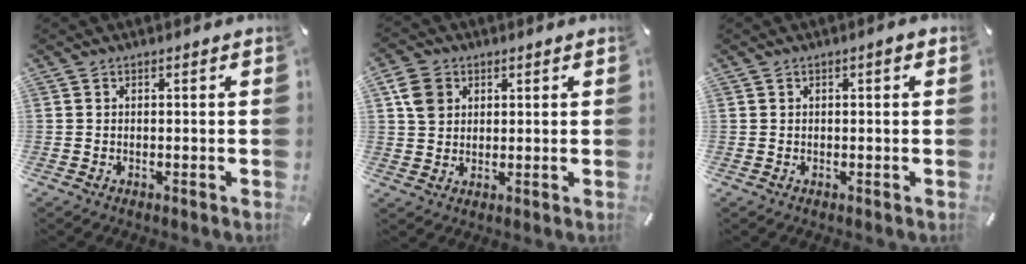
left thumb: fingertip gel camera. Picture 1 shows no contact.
{"total": 6.2, "force": [2.1, 5.4, 2.4], "torque": [-0.050, 0.004, 0.038]}
{"total": 1.6, "force": [0.3, 0.5, 1.5], "torque": [-0.027, 0.004, 0.003]}